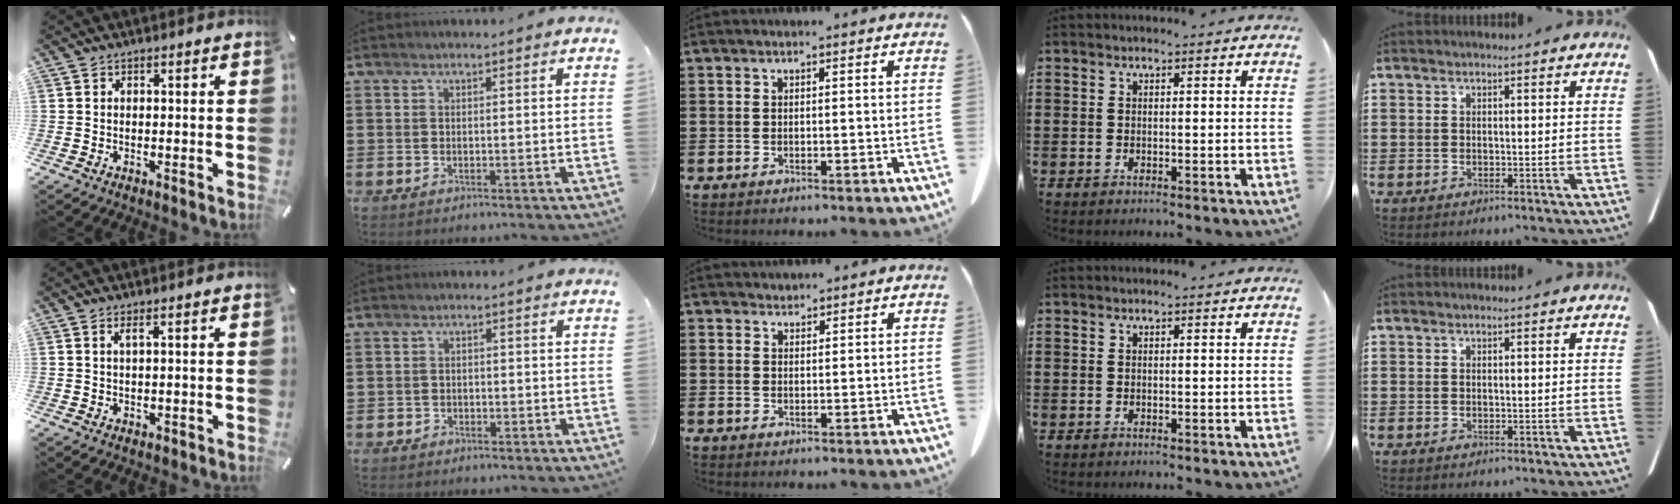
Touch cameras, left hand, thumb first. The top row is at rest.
{"thumb": {"total": 1.6, "force": [0.6, 0.4, 1.5], "torque": [-0.029, 0.001, 0.010]}, "index": {"total": 1.1, "force": [-0.7, 0.9, 0.0], "torque": [-0.006, 0.002, -0.018]}, "middle": {"total": 1.3, "force": [1.2, 0.5, -0.1], "torque": [-0.001, 0.001, 0.024]}}